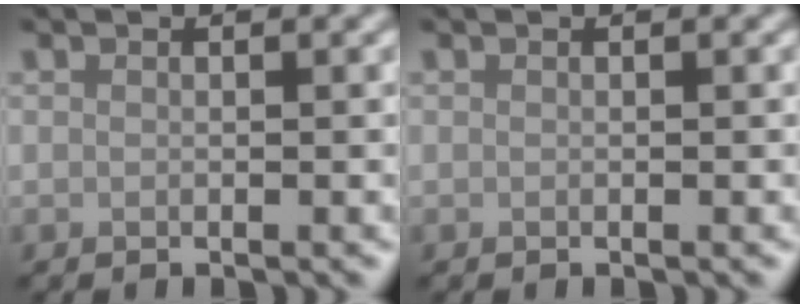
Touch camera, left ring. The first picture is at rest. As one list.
[{"total": 0.0}]